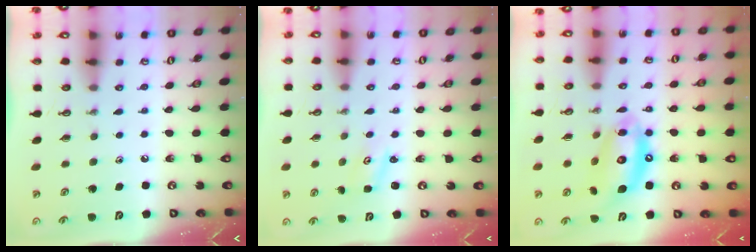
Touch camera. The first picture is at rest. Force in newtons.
{"total": 2.0, "press": 2.0, "slide": 0.2}
{"total": 14.4, "press": 14.3, "slide": 1.5}